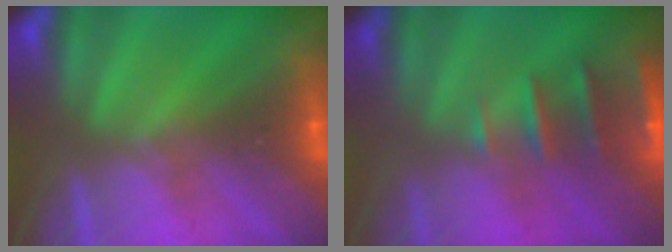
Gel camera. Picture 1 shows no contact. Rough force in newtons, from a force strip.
{"total": 2.4}